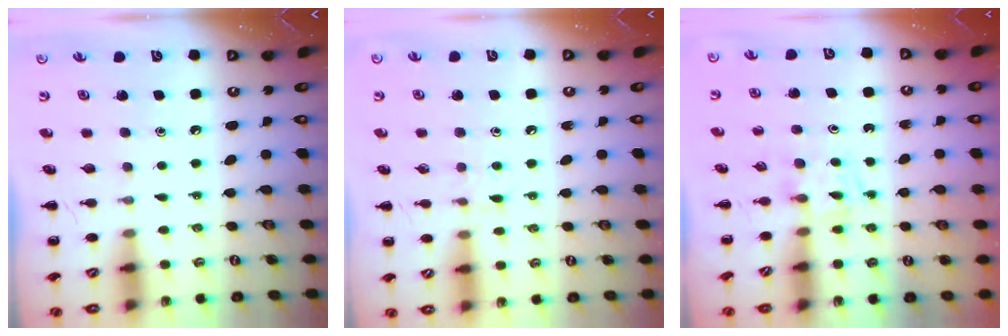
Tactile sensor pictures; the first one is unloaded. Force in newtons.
{"total": 5.9, "press": 5.7, "slide": 1.5}
{"total": 3.8, "press": 3.5, "slide": 1.4}